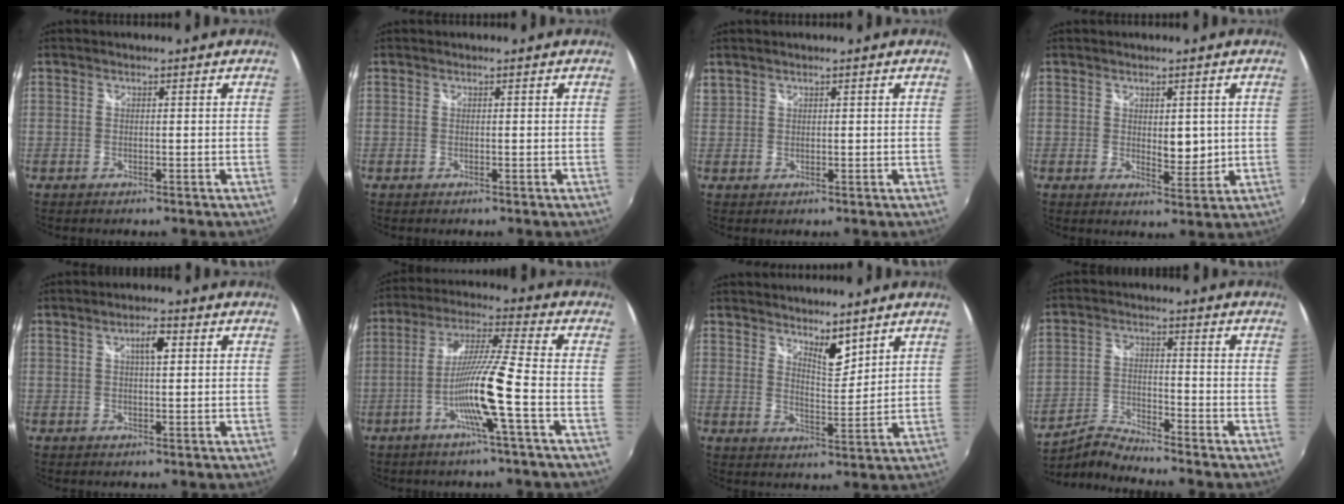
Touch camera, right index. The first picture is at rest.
{"total": 0.0}
{"total": 2.3, "force": [1.8, 1.3, 0.7], "torque": [-0.005, 0.004, 0.038]}
{"total": 4.2, "force": [0.6, 2.2, 3.4], "torque": [-0.046, -0.007, 0.015]}
{"total": 3.3, "force": [1.0, 1.0, 3.0], "torque": [-0.050, 0.008, 0.016]}
{"total": 11.6, "force": [-4.5, -1.4, 10.6], "torque": [-0.206, -0.002, -0.088]}
{"total": 5.3, "force": [4.3, 1.5, 2.7], "torque": [-0.037, -0.002, 0.072]}
{"total": 5.3, "force": [-5.2, -1.2, 0.3], "torque": [-0.018, 0.015, -0.112]}